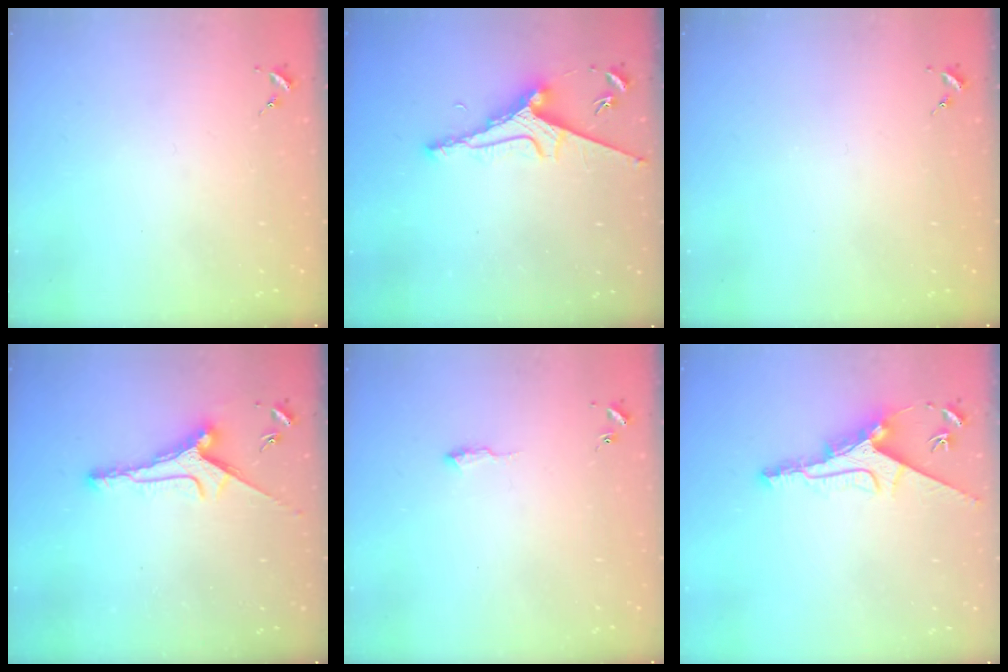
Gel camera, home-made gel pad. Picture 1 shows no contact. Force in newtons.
{"total": 8.4, "press": 8.3, "slide": 0.9}
{"total": 0.0}
{"total": 8.4, "press": 8.4, "slide": 0.4}
{"total": 5.0, "press": 4.9, "slide": 0.6}
{"total": 10.4, "press": 10.4, "slide": 0.2}